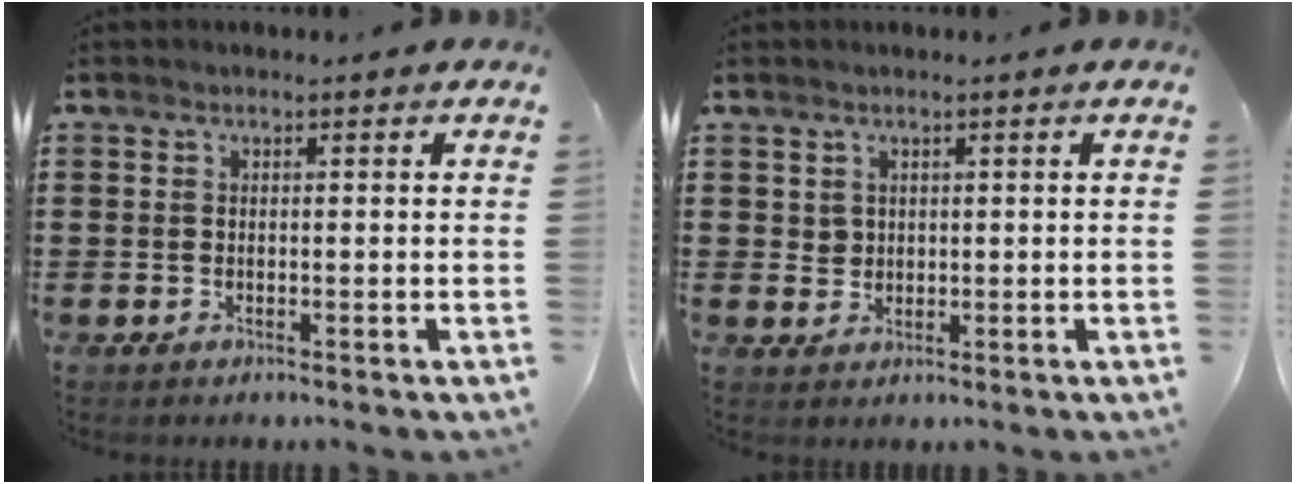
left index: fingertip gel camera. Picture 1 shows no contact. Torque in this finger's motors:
{"motor_torque": [0.01, 0.05, 0.00, -0.01]}